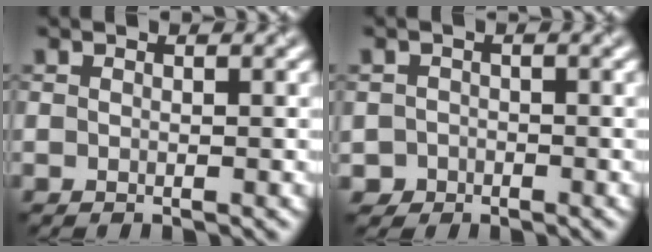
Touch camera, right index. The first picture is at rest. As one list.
[{"total": 1.8, "force": [-1.0, 1.4, -0.2], "torque": [0.018, 0.006, -0.019]}]